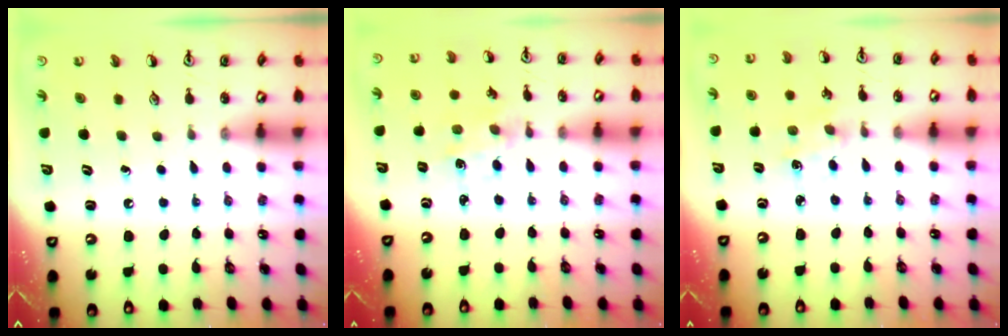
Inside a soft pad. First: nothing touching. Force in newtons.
{"total": 1.6, "press": 1.5, "slide": 0.1}
{"total": 1.8, "press": 1.8, "slide": 0.4}